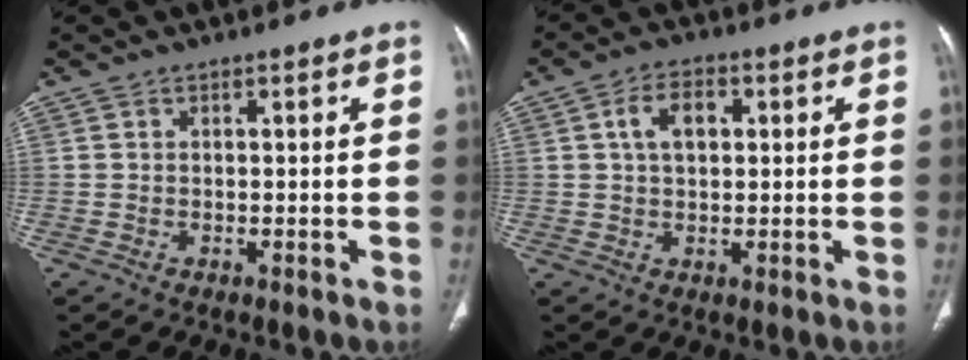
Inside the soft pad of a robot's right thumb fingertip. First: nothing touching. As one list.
[{"total": 6.0, "force": [1.5, 3.8, 4.4], "torque": [-0.068, 0.009, 0.023]}]